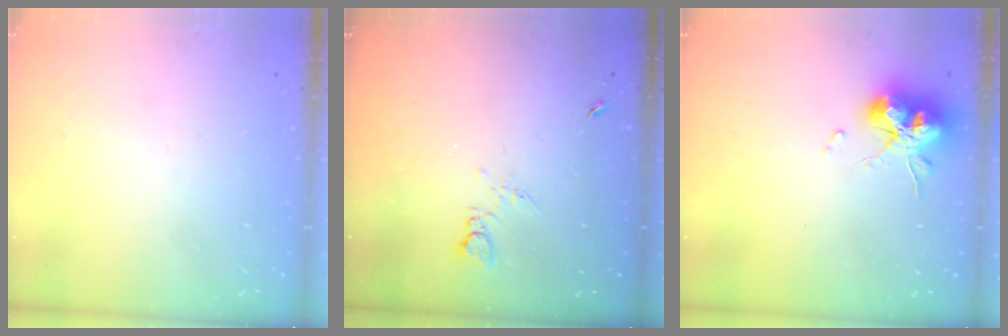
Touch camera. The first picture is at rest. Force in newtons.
{"total": 4.2, "press": 4.2, "slide": 0.6}
{"total": 15.1, "press": 15.0, "slide": 1.0}